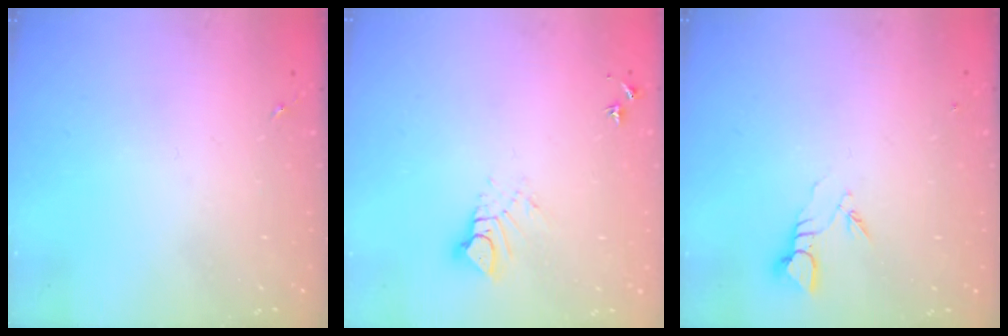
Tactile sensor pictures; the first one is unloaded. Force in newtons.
{"total": 6.6, "press": 6.6, "slide": 0.4}
{"total": 3.8, "press": 3.8, "slide": 0.3}